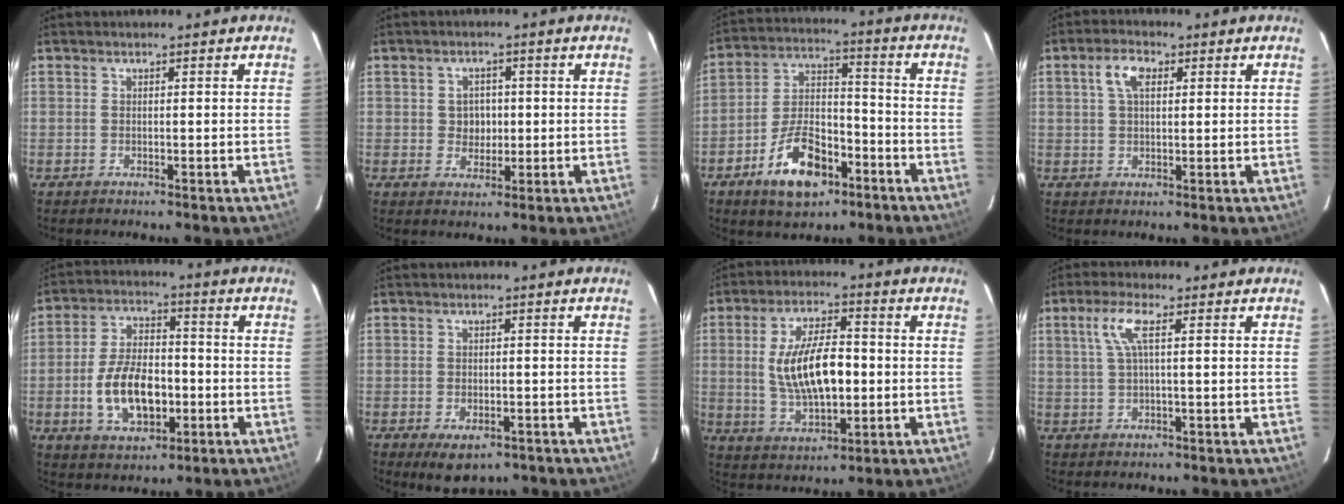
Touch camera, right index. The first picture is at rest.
{"total": 3.3, "force": [0.1, 3.0, 1.5], "torque": [-0.026, 0.008, 0.004]}
{"total": 13.4, "force": [-7.3, 6.8, 8.9], "torque": [-0.175, 0.019, -0.119]}
{"total": 4.6, "force": [1.7, 2.2, 3.7], "torque": [-0.071, 0.012, 0.031]}
{"total": 12.7, "force": [-3.2, 7.0, 10.1], "torque": [-0.204, 0.007, -0.046]}
{"total": 5.6, "force": [-3.1, 3.2, 3.4], "torque": [-0.062, -0.013, -0.037]}
{"total": 13.3, "force": [-0.2, 5.5, 12.1], "torque": [-0.233, -0.001, 0.005]}
{"total": 4.8, "force": [1.3, 0.2, 4.7], "torque": [-0.097, 0.004, 0.027]}